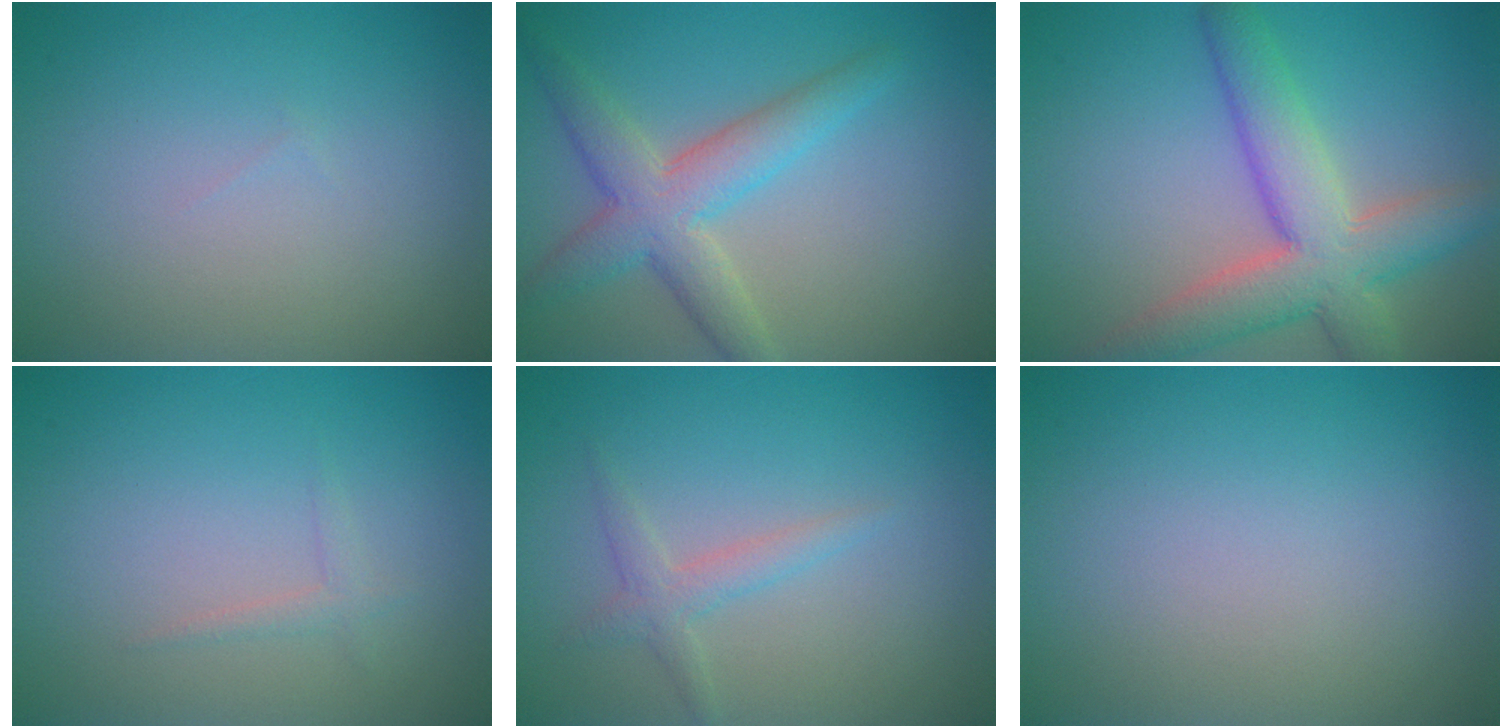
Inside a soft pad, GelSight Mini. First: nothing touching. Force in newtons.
{"total": 5.1, "press": 5.1, "slide": 0.3}
{"total": 7.6, "press": 7.5, "slide": 0.6}
{"total": 0.9, "press": 0.9, "slide": 0.1}
{"total": 1.8, "press": 1.8, "slide": 0.1}
{"total": 0.0}